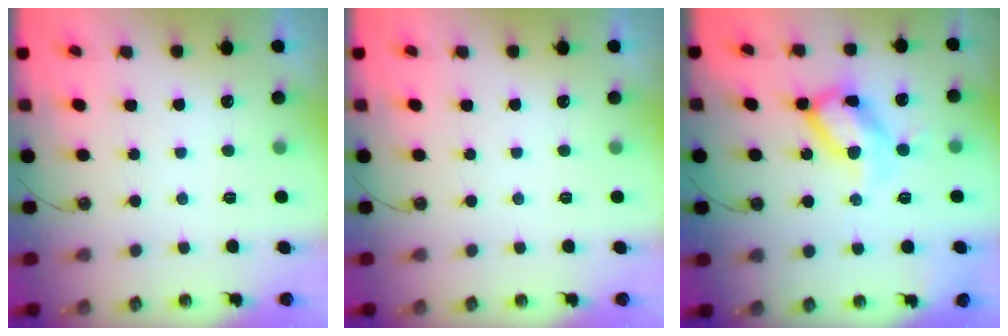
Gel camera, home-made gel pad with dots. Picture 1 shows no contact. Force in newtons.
{"total": 0.0}
{"total": 16.3, "press": 16.3, "slide": 0.9}